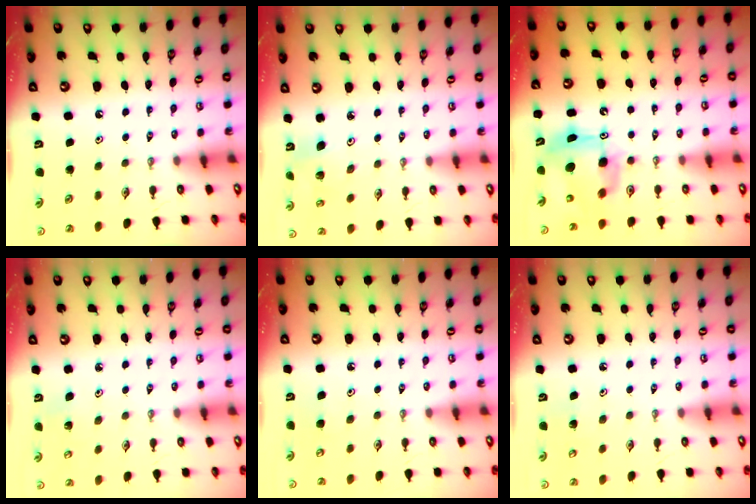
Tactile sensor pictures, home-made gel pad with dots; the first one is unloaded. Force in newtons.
{"total": 3.2, "press": 3.2, "slide": 0.1}
{"total": 9.7, "press": 9.7, "slide": 0.8}
{"total": 2.9, "press": 2.9, "slide": 0.2}
{"total": 5.2, "press": 5.1, "slide": 0.9}
{"total": 5.0, "press": 5.0, "slide": 0.5}